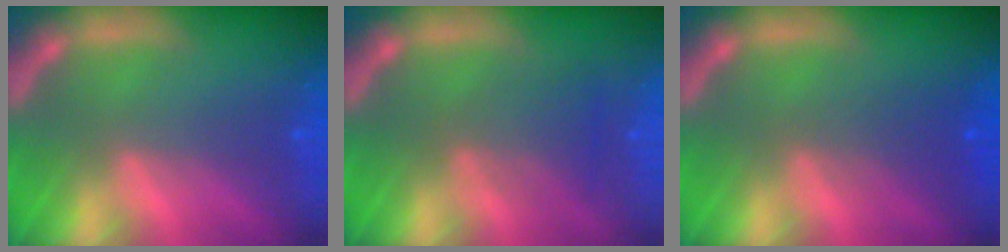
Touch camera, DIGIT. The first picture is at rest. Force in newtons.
{"total": 3.0}
{"total": 2.5}